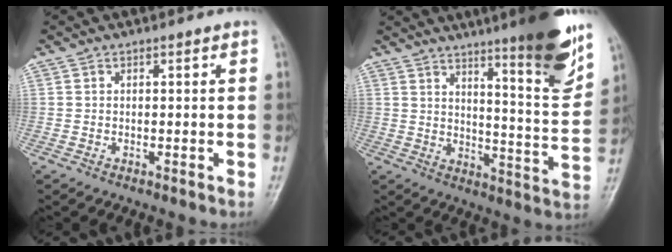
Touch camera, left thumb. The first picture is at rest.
{"total": 17.0, "force": [10.9, 2.0, 12.9], "torque": [-0.158, -0.068, 0.157]}